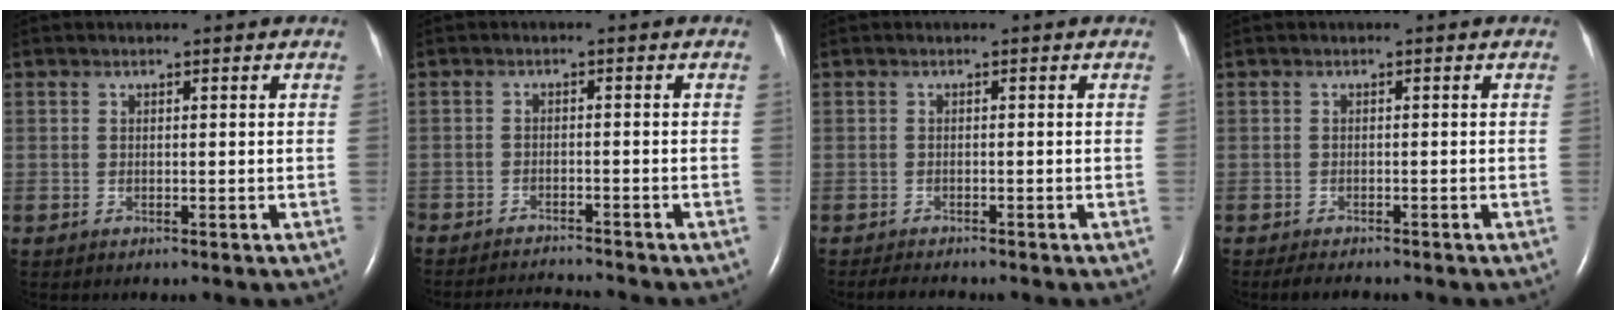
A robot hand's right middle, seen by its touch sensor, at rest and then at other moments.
{"total": 5.9, "force": [-5.8, -0.2, 0.8], "torque": [-0.009, -0.012, -0.093]}
{"total": 2.2, "force": [-2.0, 0.2, 0.8], "torque": [-0.020, -0.009, -0.030]}
{"total": 2.6, "force": [-2.2, 0.6, 1.2], "torque": [-0.025, -0.009, -0.029]}